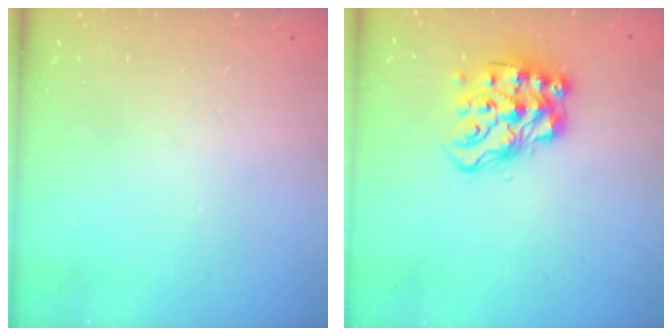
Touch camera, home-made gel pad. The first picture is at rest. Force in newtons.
{"total": 14.2, "press": 14.1, "slide": 0.9}